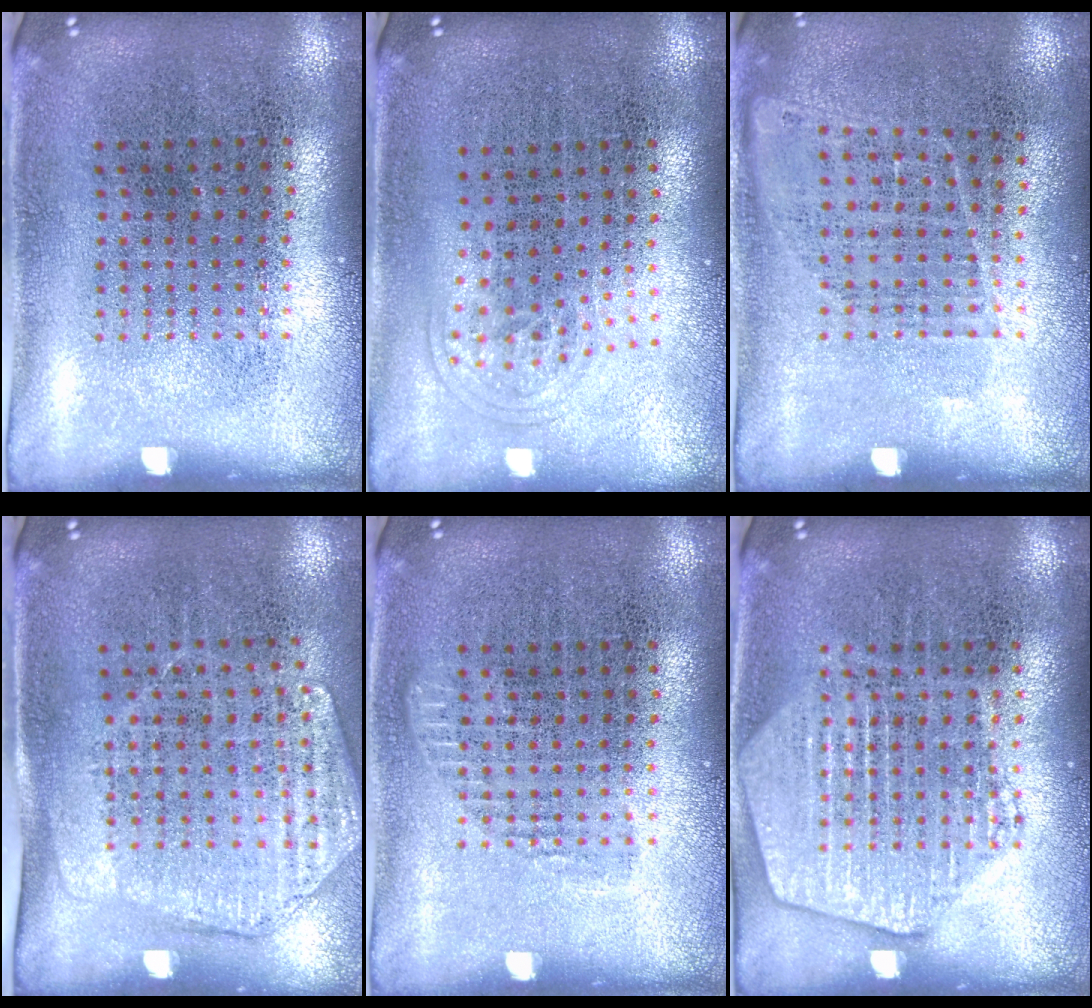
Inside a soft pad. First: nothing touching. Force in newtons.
{"total": 1.0, "press": 0.6, "slide": 0.7}
{"total": 0.9, "press": 0.8, "slide": 0.5}
{"total": 1.7, "press": 1.5, "slide": 0.9}
{"total": 0.8, "press": 0.8, "slide": 0.2}
{"total": 2.8, "press": 2.7, "slide": 0.4}